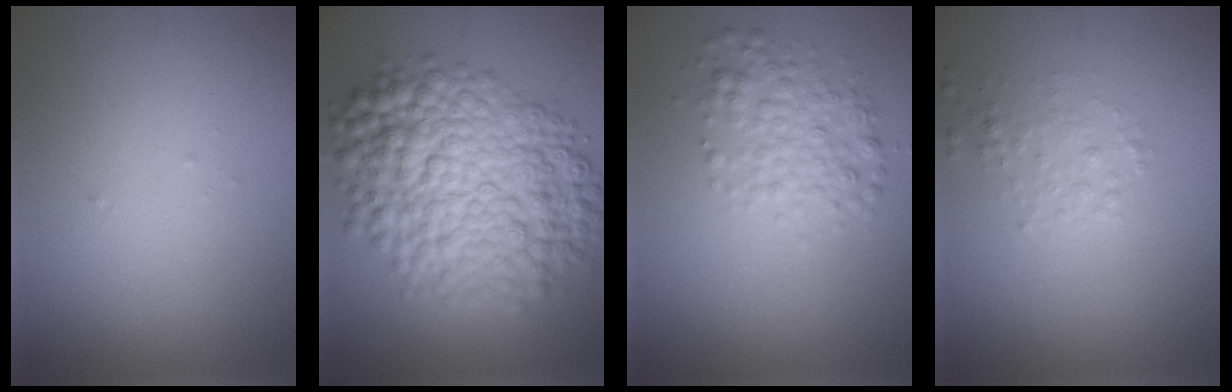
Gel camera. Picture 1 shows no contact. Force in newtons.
{"total": 11.4, "press": 11.4, "slide": 0.2}
{"total": 3.2, "press": 3.2, "slide": 0.1}
{"total": 1.4, "press": 1.4, "slide": 0.0}